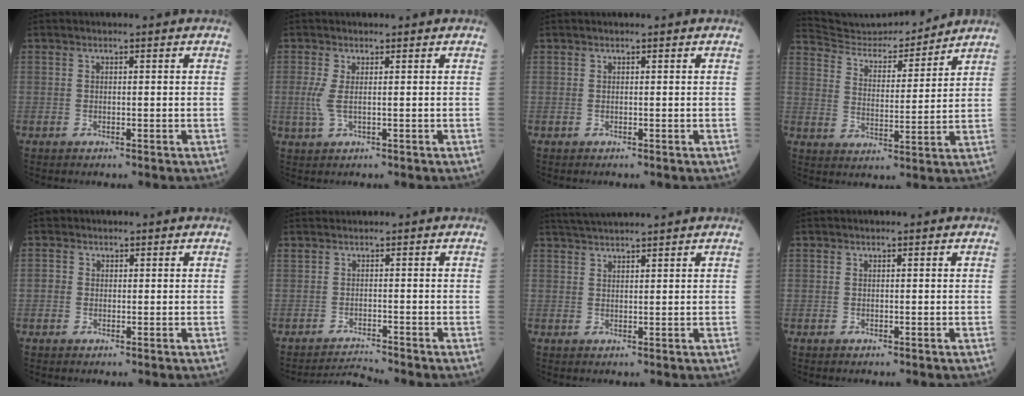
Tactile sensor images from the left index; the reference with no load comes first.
{"total": 2.4, "force": [0.1, 0.5, 2.3], "torque": [-0.063, -0.005, 0.010]}
{"total": 0.0}
{"total": 13.0, "force": [12.7, 0.8, 2.3], "torque": [-0.050, 0.003, 0.209]}
{"total": 1.2, "force": [-0.1, 1.1, 0.0], "torque": [0.007, 0.002, -0.004]}
{"total": 1.9, "force": [-1.5, -0.7, -0.9], "torque": [0.012, -0.013, -0.020]}
{"total": 5.4, "force": [5.0, -0.8, 1.9], "torque": [-0.032, 0.030, 0.086]}
{"total": 0.0}